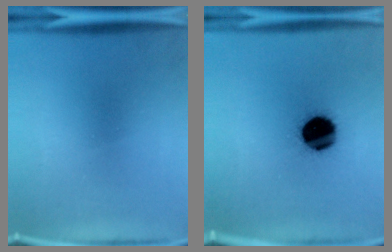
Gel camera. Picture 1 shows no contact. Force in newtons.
{"total": 16.2}